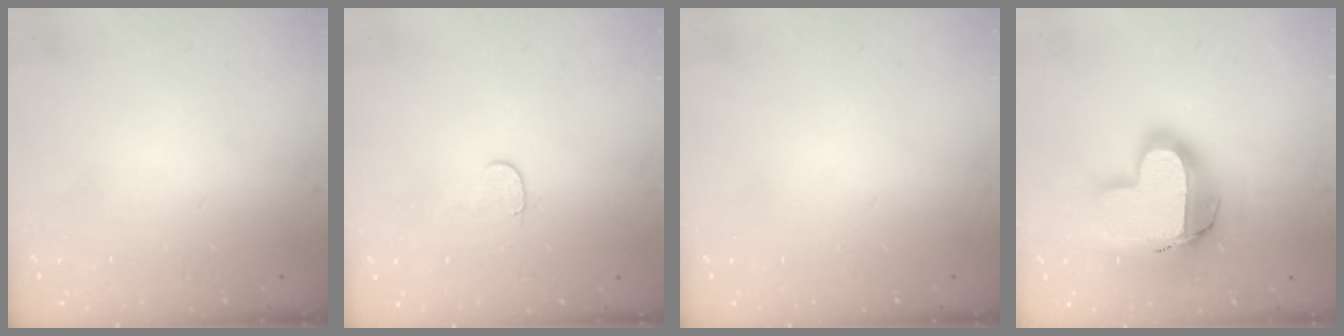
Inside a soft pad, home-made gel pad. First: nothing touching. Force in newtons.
{"total": 4.0, "press": 4.0, "slide": 0.4}
{"total": 0.0}
{"total": 18.9, "press": 18.9, "slide": 1.6}